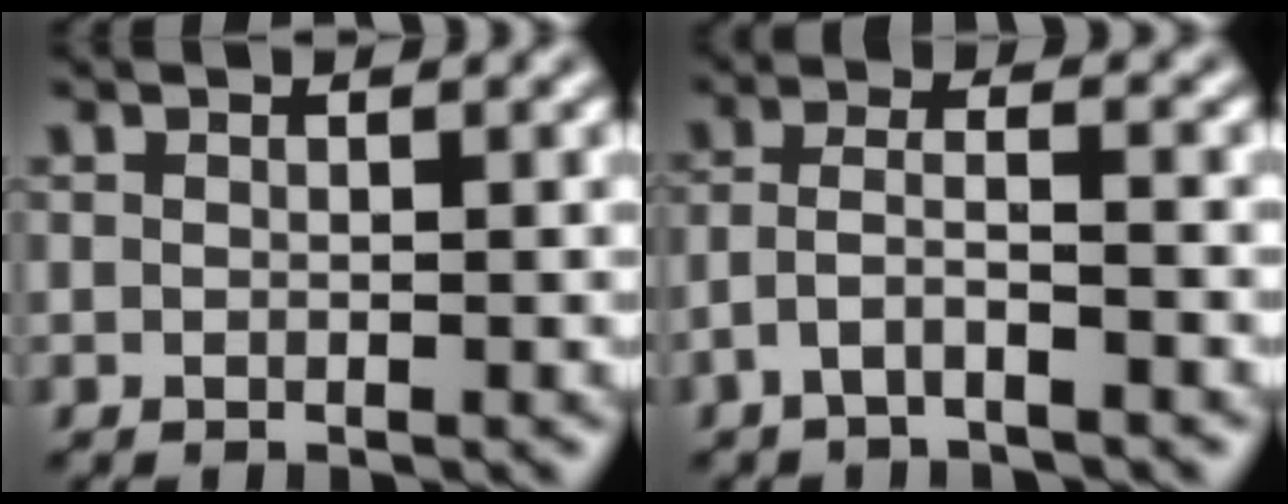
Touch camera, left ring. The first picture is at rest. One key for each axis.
{"total": 2.9, "fx": -1.8, "fy": 0.8, "fz": 2.2, "tx": -0.047, "ty": 0.010, "tz": -0.042}